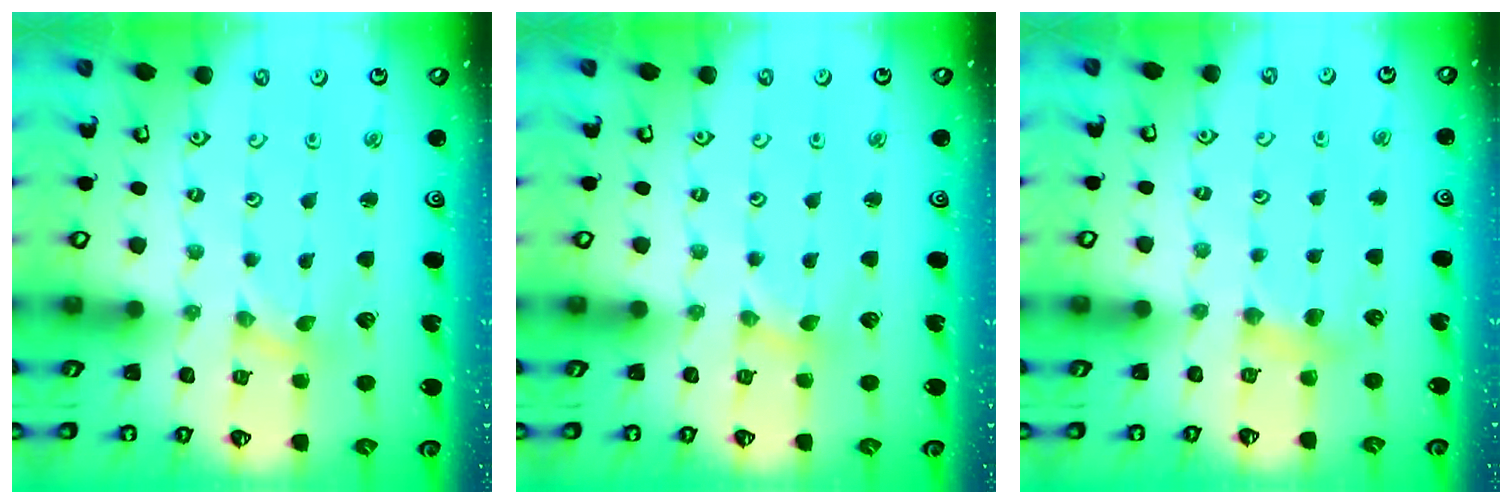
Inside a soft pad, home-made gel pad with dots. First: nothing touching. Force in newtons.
{"total": 0.9, "press": 0.9, "slide": 0.2}
{"total": 5.4, "press": 5.4, "slide": 0.5}